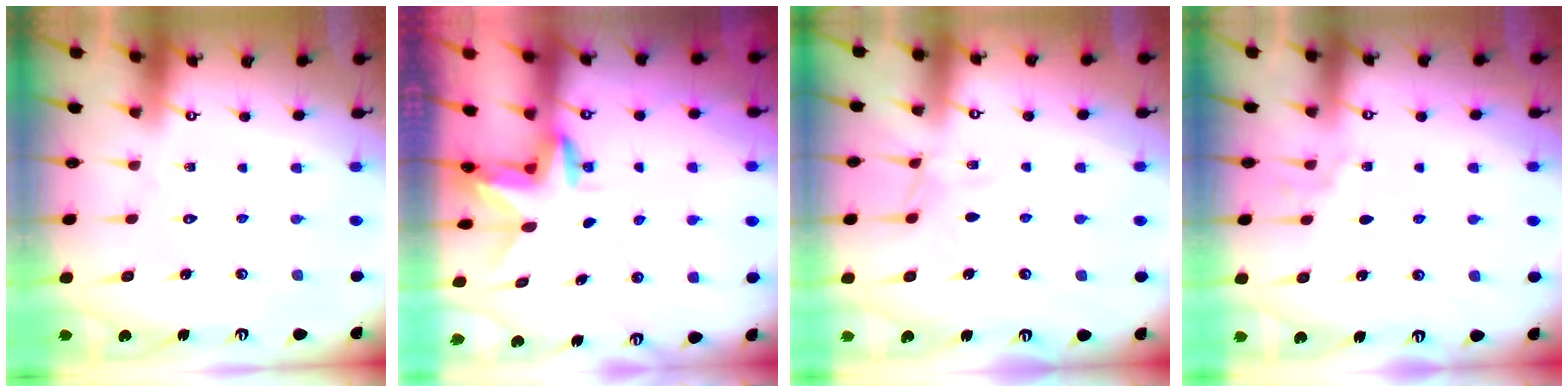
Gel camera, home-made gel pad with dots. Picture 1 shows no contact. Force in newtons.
{"total": 3.0, "press": 3.0, "slide": 0.2}
{"total": 5.4, "press": 5.4, "slide": 0.5}
{"total": 4.3, "press": 3.6, "slide": 2.4}